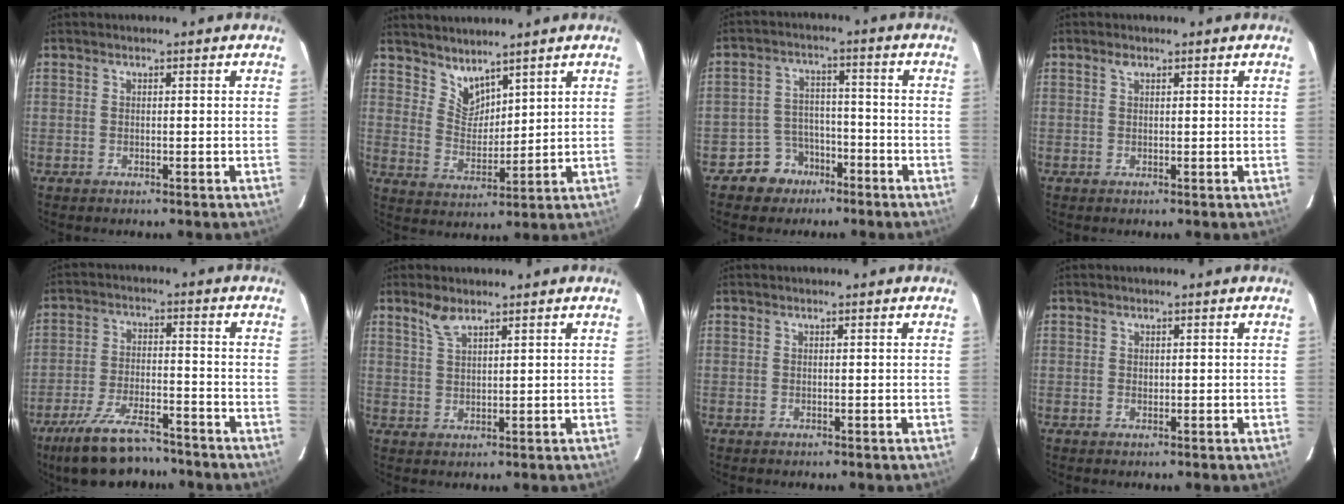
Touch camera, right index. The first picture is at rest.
{"total": 5.7, "force": [5.0, 2.3, 1.7], "torque": [-0.021, -0.002, 0.102]}
{"total": 6.7, "force": [-4.4, 5.1, 0.6], "torque": [-0.026, 0.028, -0.066]}
{"total": 0.8, "force": [0.5, 0.4, 0.5], "torque": [-0.008, 0.003, 0.008]}
{"total": 14.5, "force": [-11.5, 5.1, 7.2], "torque": [-0.160, -0.012, -0.192]}
{"total": 3.2, "force": [2.5, 0.9, 1.8], "torque": [-0.036, 0.004, 0.050]}
{"total": 0.0}
{"total": 0.6, "force": [0.1, 0.5, 0.3], "torque": [-0.003, 0.002, 0.003]}